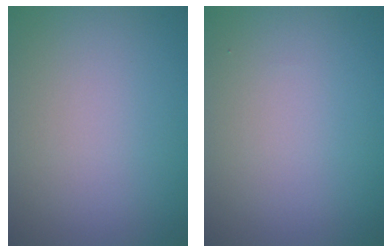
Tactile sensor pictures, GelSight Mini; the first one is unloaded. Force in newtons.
{"total": 0.0}